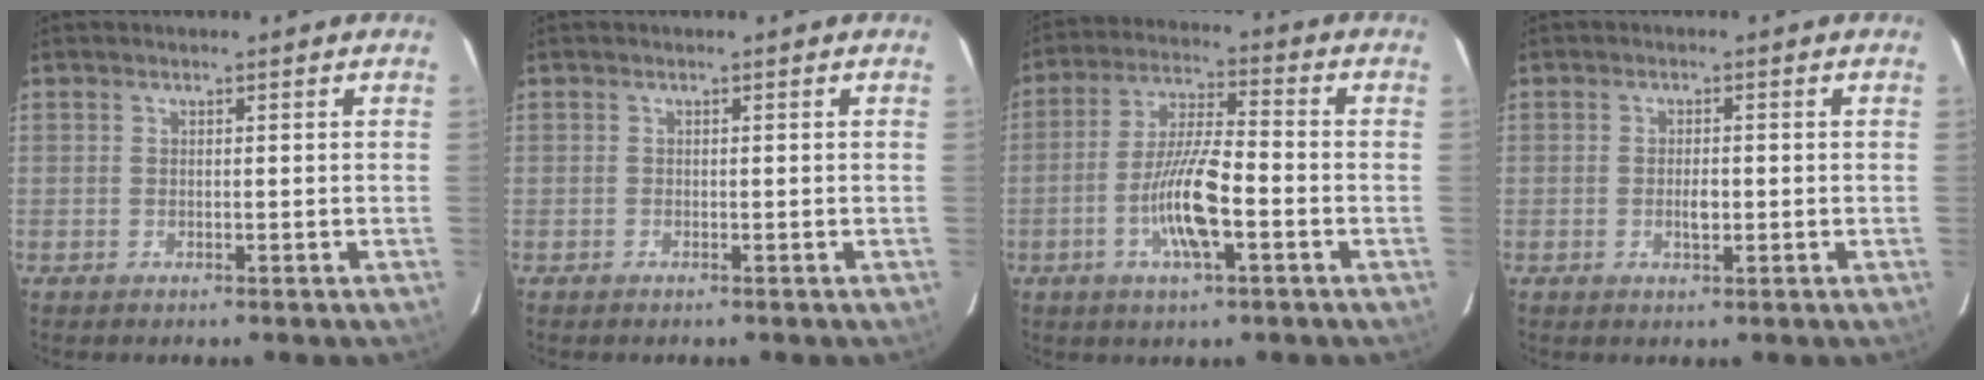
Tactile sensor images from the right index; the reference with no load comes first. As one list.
[{"total": 0.0}, {"total": 10.5, "force": [-3.5, 1.8, 9.8], "torque": [-0.189, 0.001, -0.066]}, {"total": 2.2, "force": [-0.4, 0.8, 2.0], "torque": [-0.038, 0.002, -0.006]}]